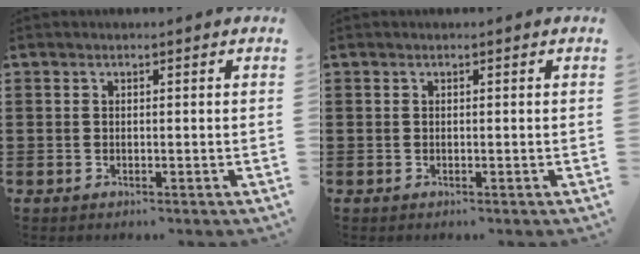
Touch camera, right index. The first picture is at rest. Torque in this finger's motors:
{"motor_torque": [0.08, 0.44, 0.00, 0.00]}